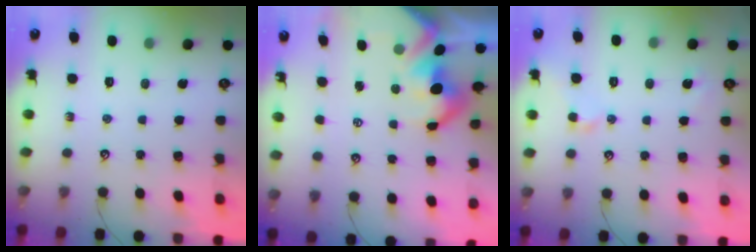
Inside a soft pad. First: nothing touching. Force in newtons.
{"total": 4.2, "press": 4.0, "slide": 1.0}
{"total": 2.3, "press": 2.2, "slide": 0.6}